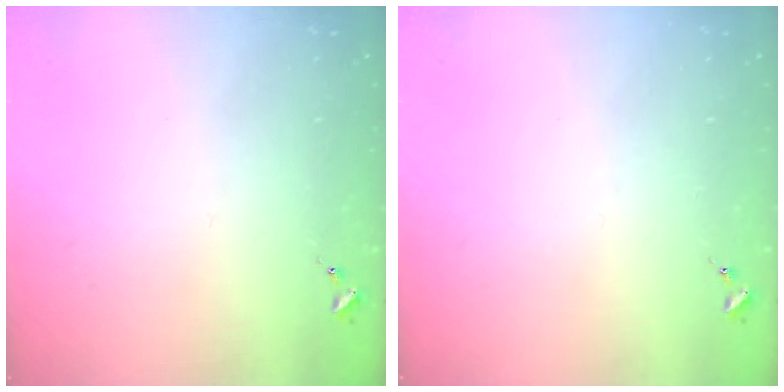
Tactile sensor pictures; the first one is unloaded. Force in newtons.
{"total": 0.0}